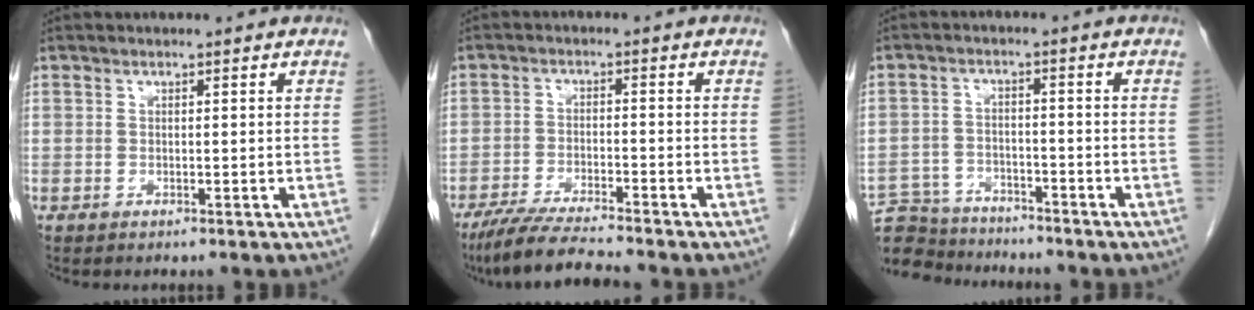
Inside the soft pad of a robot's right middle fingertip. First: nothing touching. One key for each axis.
{"total": 7.7, "fx": -6.8, "fy": -0.6, "fz": 3.5, "tx": -0.059, "ty": -0.026, "tz": -0.122}
{"total": 10.4, "fx": -9.9, "fy": 2.8, "fz": 1.5, "tx": -0.030, "ty": 0.010, "tz": -0.161}